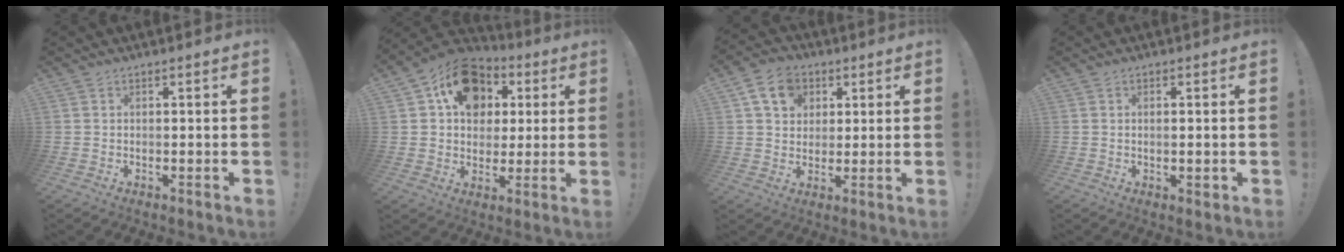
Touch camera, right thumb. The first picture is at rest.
{"total": 17.8, "force": [6.9, 13.6, 9.2], "torque": [-0.132, -0.017, 0.130]}
{"total": 10.9, "force": [4.5, 8.6, 5.0], "torque": [-0.071, -0.011, 0.087]}
{"total": 1.6, "force": [0.0, 0.4, 1.6], "torque": [-0.007, -0.008, -0.004]}